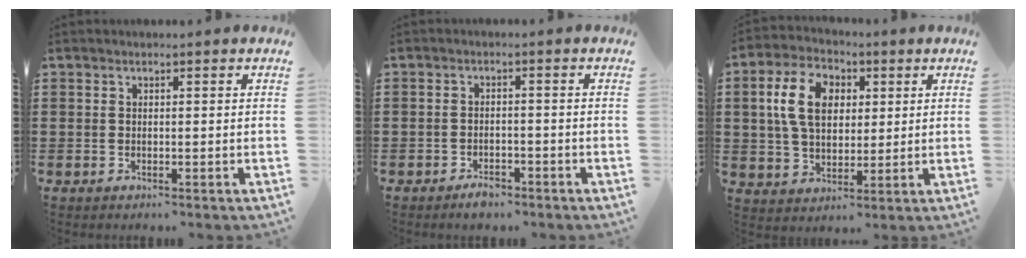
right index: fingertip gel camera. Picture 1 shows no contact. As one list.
[{"total": 2.1, "force": [-1.8, 0.9, 0.8], "torque": [-0.016, 0.004, -0.036]}, {"total": 9.5, "force": [2.1, 6.5, 6.6], "torque": [-0.145, 0.013, 0.031]}]